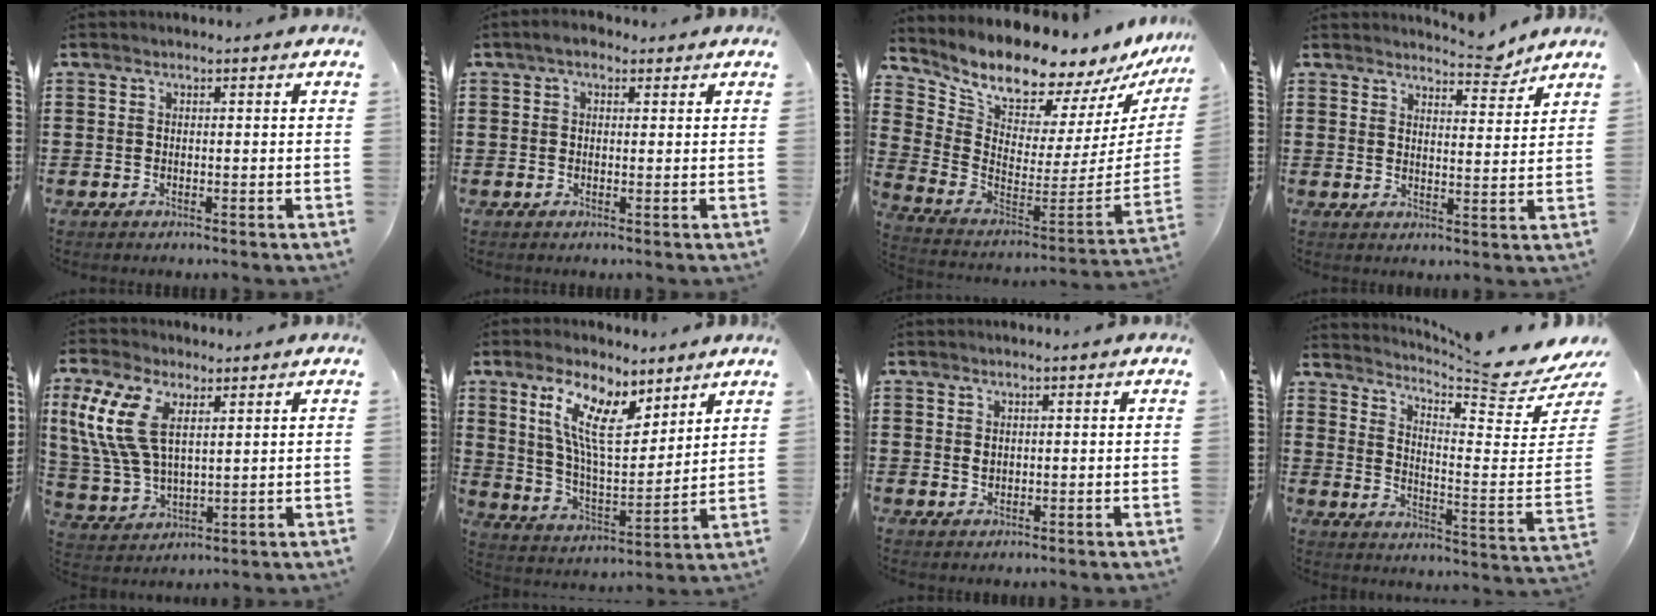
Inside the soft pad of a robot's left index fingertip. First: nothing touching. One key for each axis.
{"total": 2.0, "fx": 1.0, "fy": 1.2, "fz": 1.2, "tx": -0.027, "ty": 0.008, "tz": 0.018}
{"total": 9.4, "fx": 9.0, "fy": 1.6, "fz": 2.4, "tx": -0.079, "ty": -0.089, "tz": 0.151}
{"total": 5.2, "fx": 4.9, "fy": 0.7, "fz": 1.4, "tx": -0.018, "ty": -0.026, "tz": 0.084}
{"total": 10.9, "fx": 4.2, "fy": 5.6, "fz": 8.3, "tx": -0.212, "ty": 0.000, "tz": 0.070}
{"total": 11.4, "fx": 7.6, "fy": 3.6, "fz": 7.7, "tx": -0.170, "ty": -0.017, "tz": 0.140}
{"total": 1.0, "fx": 0.2, "fy": 0.8, "fz": 0.5, "tx": -0.013, "ty": 0.007, "tz": 0.003}
{"total": 5.9, "fx": 5.5, "fy": -1.0, "fz": 2.1, "tx": -0.048, "ty": -0.074, "tz": 0.080}